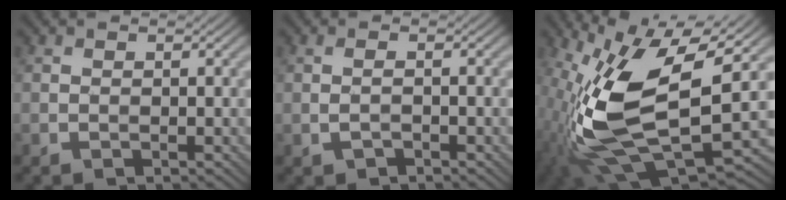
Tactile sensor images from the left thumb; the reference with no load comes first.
{"total": 1.0, "force": [-0.7, 0.3, 0.7], "torque": [-0.019, 0.003, -0.013]}
{"total": 15.8, "force": [-0.2, 7.2, 14.1], "torque": [-0.309, -0.018, -0.002]}